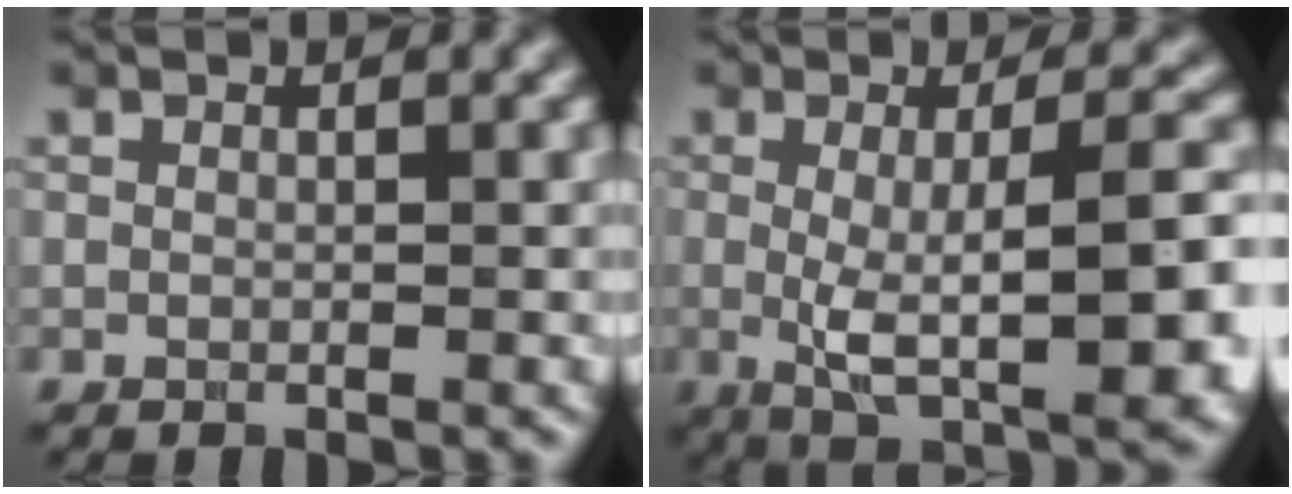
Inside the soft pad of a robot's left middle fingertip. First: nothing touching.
{"total": 11.0, "force": [-1.2, 3.0, 10.6], "torque": [-0.144, -0.015, -0.004]}